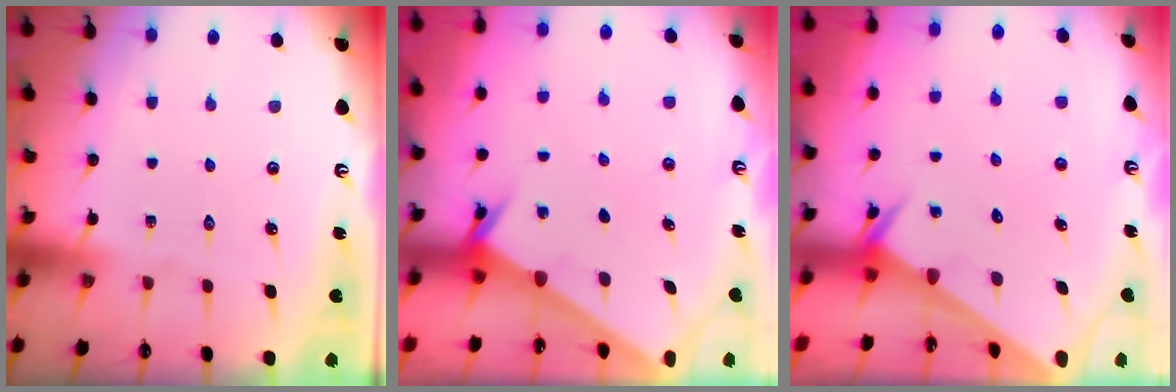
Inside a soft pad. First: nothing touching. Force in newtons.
{"total": 2.1, "press": 2.1, "slide": 0.3}
{"total": 2.0, "press": 2.0, "slide": 0.1}